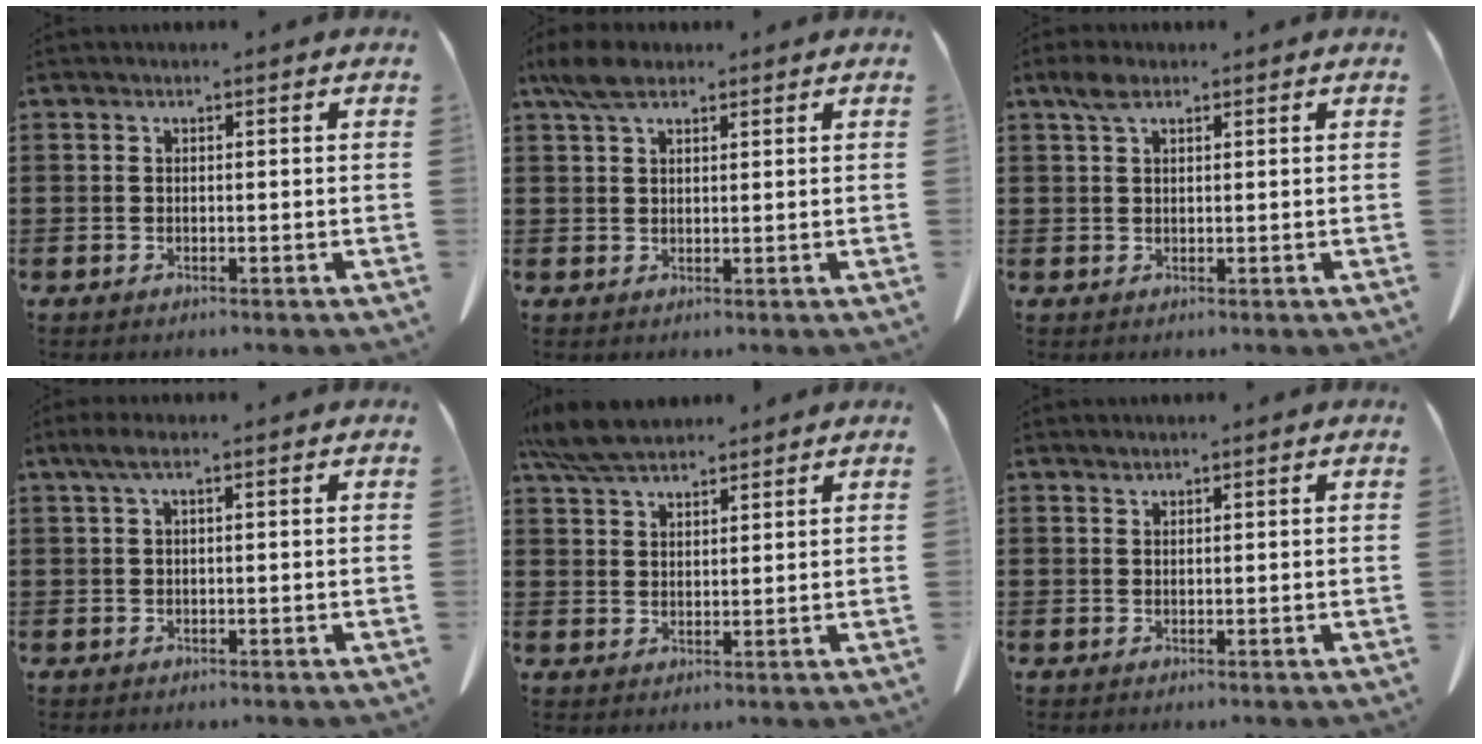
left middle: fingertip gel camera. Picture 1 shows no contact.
{"total": 4.7, "force": [3.3, 2.1, 2.7], "torque": [-0.062, 0.005, 0.061]}
{"total": 2.5, "force": [1.5, 1.3, 1.6], "torque": [-0.037, 0.007, 0.027]}
{"total": 2.1, "force": [0.3, 0.4, 2.1], "torque": [-0.045, 0.000, 0.002]}
{"total": 6.3, "force": [5.5, 1.9, 2.5], "torque": [-0.067, -0.006, 0.105]}
{"total": 0.6, "force": [0.6, 0.1, 0.0], "torque": [-0.003, 0.001, 0.012]}